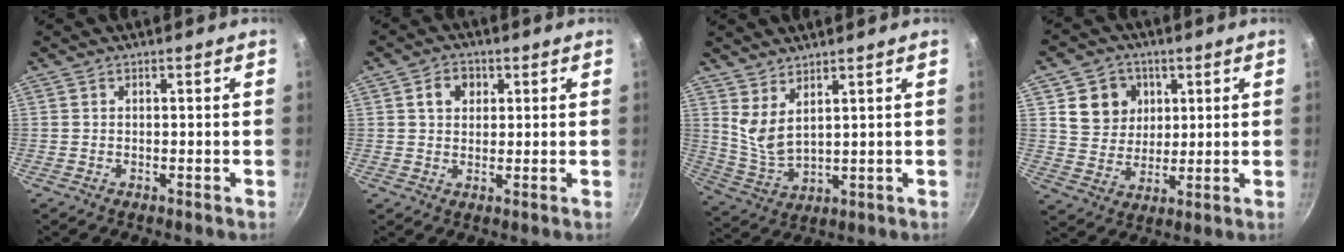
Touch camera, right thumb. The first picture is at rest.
{"total": 4.6, "force": [1.5, 3.7, 2.3], "torque": [-0.016, 0.004, 0.020]}
{"total": 6.4, "force": [4.2, 2.5, 4.1], "torque": [-0.073, -0.047, 0.095]}
{"total": 9.8, "force": [3.1, 8.6, 3.5], "torque": [-0.026, -0.009, 0.056]}